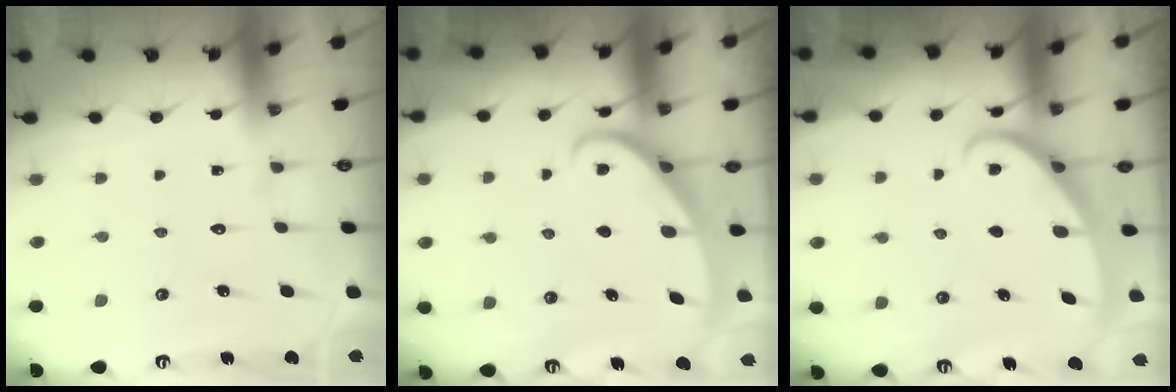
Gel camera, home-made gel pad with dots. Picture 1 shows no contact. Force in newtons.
{"total": 3.0, "press": 3.0, "slide": 0.1}
{"total": 3.0, "press": 3.0, "slide": 0.1}